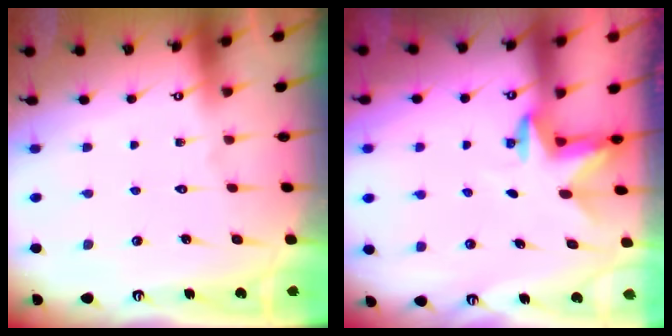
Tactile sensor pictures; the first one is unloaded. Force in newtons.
{"total": 2.8, "press": 2.7, "slide": 0.7}